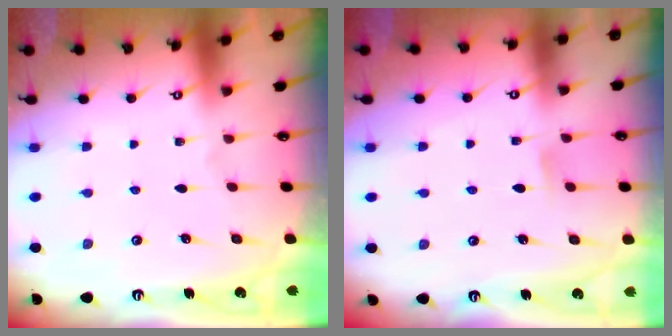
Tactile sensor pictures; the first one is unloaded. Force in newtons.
{"total": 3.6, "press": 3.5, "slide": 0.6}